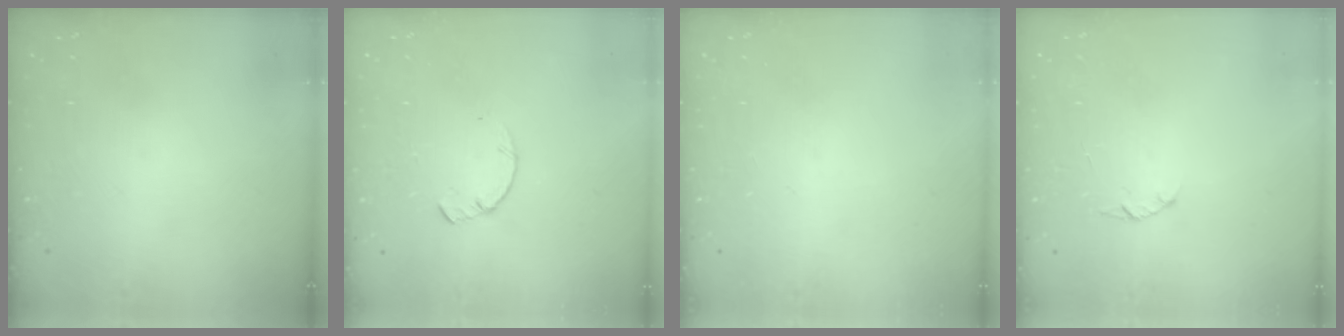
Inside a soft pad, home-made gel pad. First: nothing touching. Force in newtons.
{"total": 1.4, "press": 1.4, "slide": 0.2}
{"total": 0.0}
{"total": 1.4, "press": 1.4, "slide": 0.3}